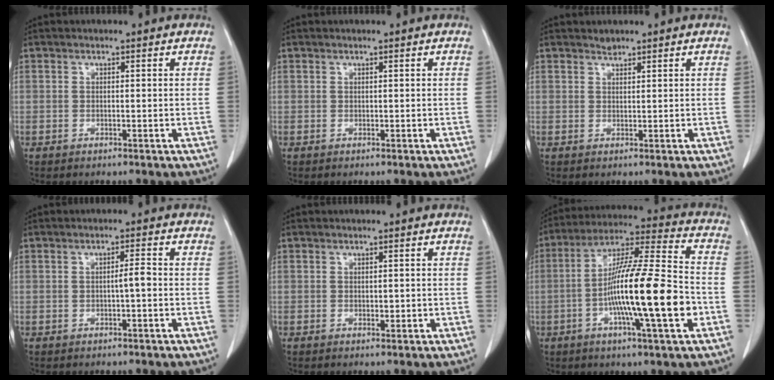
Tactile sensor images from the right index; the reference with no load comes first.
{"total": 0.0}
{"total": 0.9, "force": [0.8, 0.3, 0.0], "torque": [-0.002, -0.002, 0.014]}
{"total": 2.1, "force": [-0.2, 0.1, 2.1], "torque": [-0.031, 0.003, -0.005]}
{"total": 0.9, "force": [0.0, 0.5, 0.7], "torque": [-0.009, -0.002, 0.001]}
{"total": 18.4, "force": [-4.2, 0.9, 17.8], "torque": [-0.308, -0.004, -0.078]}